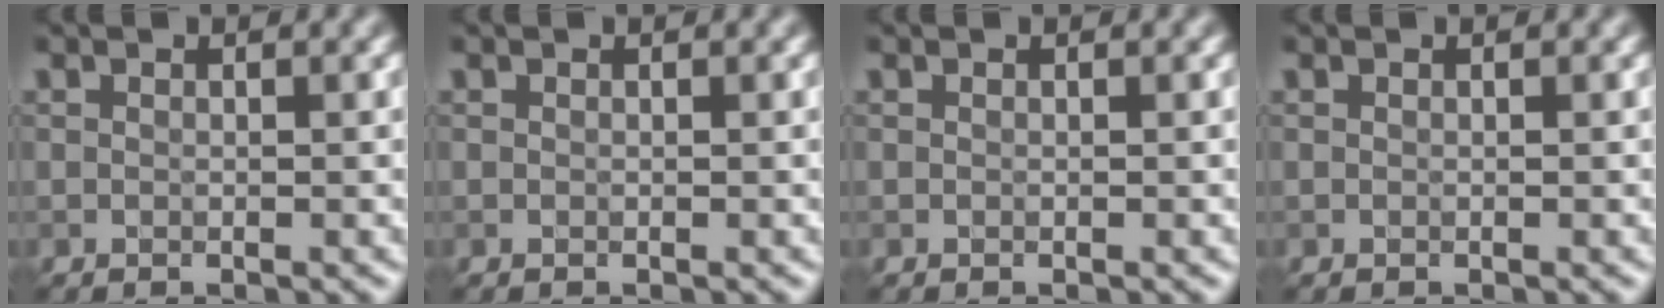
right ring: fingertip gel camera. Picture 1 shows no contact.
{"total": 0.0}
{"total": 0.0}
{"total": 0.0}